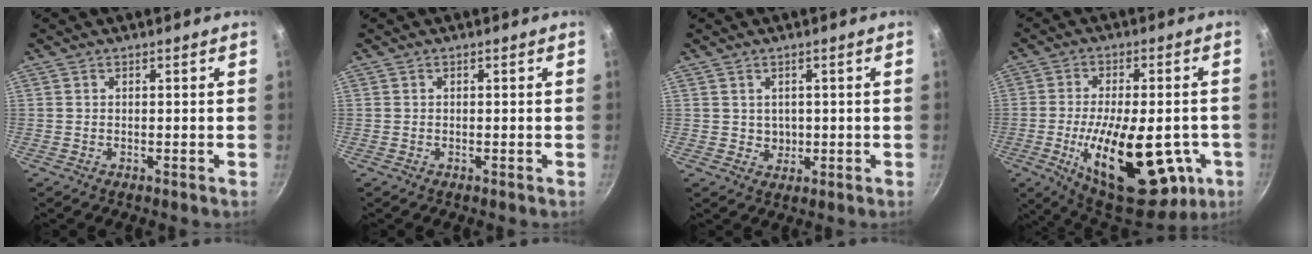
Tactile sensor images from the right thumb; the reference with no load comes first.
{"total": 0.0}
{"total": 2.4, "force": [0.3, 2.2, 0.9], "torque": [-0.003, -0.009, 0.007]}
{"total": 26.5, "force": [-7.0, 12.3, 22.5], "torque": [-0.326, -0.001, -0.088]}